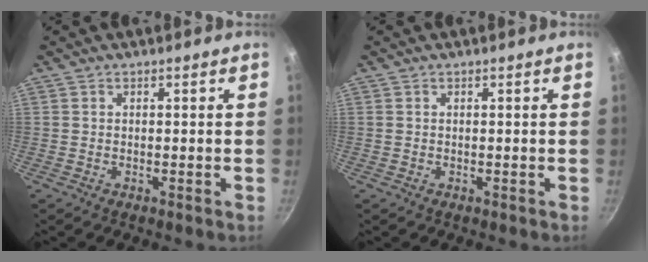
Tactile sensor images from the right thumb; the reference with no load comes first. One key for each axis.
{"total": 0.0}